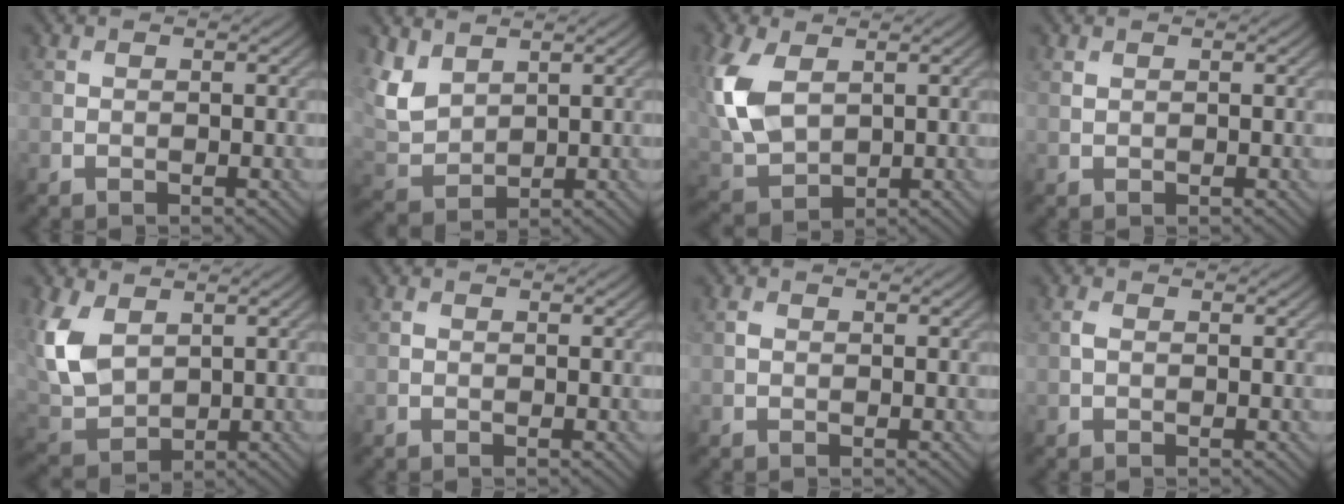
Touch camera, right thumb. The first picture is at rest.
{"total": 6.0, "force": [3.2, 3.8, 3.4], "torque": [-0.094, -0.004, 0.070]}
{"total": 10.0, "force": [2.4, 6.3, 7.4], "torque": [-0.224, 0.002, 0.052]}
{"total": 0.6, "force": [0.5, 0.3, 0.3], "torque": [-0.011, 0.000, 0.013]}
{"total": 8.8, "force": [2.8, 5.8, 6.0], "torque": [-0.179, 0.000, 0.061]}
{"total": 0.0}
{"total": 0.6, "force": [0.0, 0.5, 0.4], "torque": [-0.007, -0.001, -0.001]}
{"total": 0.8, "force": [0.0, 0.5, 0.6], "torque": [-0.017, 0.002, -0.003]}